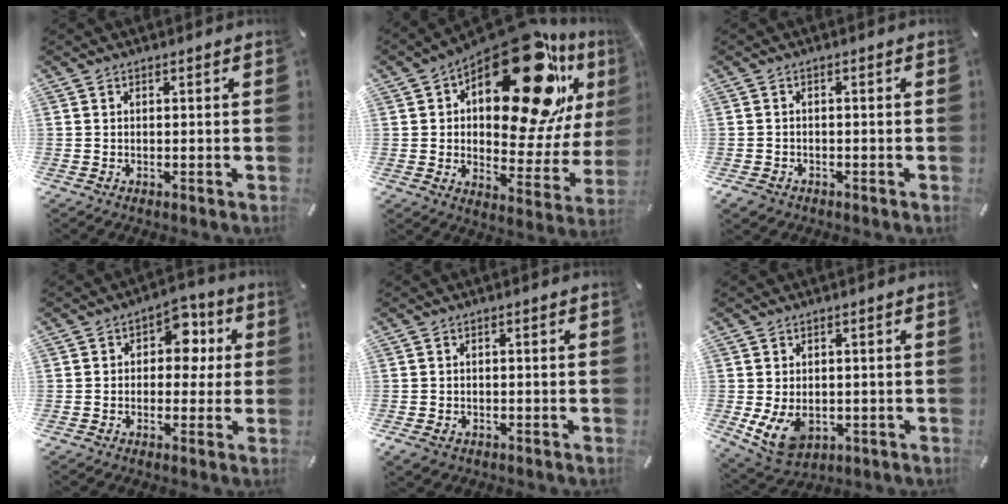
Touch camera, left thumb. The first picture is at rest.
{"total": 28.8, "force": [16.1, 13.5, 19.7], "torque": [-0.263, -0.106, 0.268]}
{"total": 2.2, "force": [-1.5, 1.5, 0.7], "torque": [-0.018, 0.006, -0.032]}
{"total": 8.3, "force": [1.2, 6.3, 5.2], "torque": [-0.061, 0.001, 0.014]}
{"total": 2.3, "force": [-1.3, 1.7, 1.0], "torque": [-0.033, 0.001, -0.029]}
{"total": 7.9, "force": [-1.2, 6.0, 4.9], "torque": [-0.090, -0.002, -0.022]}